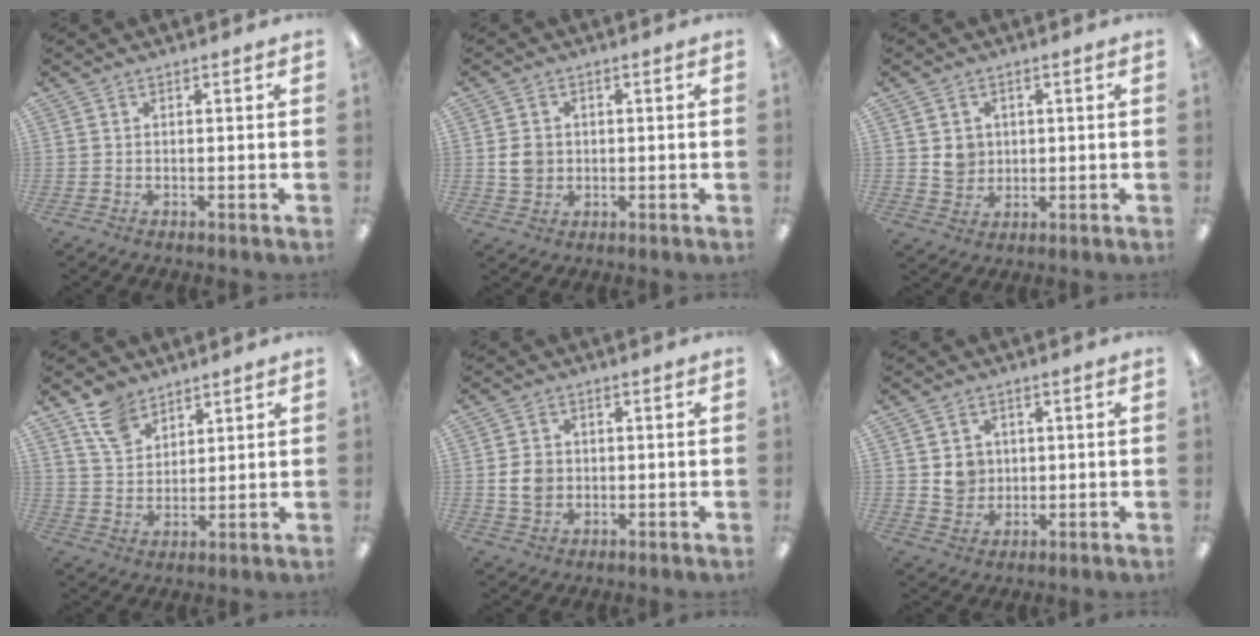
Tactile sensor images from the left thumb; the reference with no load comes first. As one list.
[{"total": 4.4, "force": [0.1, 3.8, 2.1], "torque": [-0.025, 0.002, 0.001]}, {"total": 5.0, "force": [1.3, 4.6, 1.2], "torque": [-0.012, 0.001, 0.022]}, {"total": 8.7, "force": [6.2, 5.3, 2.9], "torque": [-0.056, -0.022, 0.118]}, {"total": 5.1, "force": [-0.3, 4.3, 2.7], "torque": [-0.050, 0.004, -0.005]}, {"total": 5.3, "force": [1.4, 4.9, 1.4], "torque": [-0.008, 0.000, 0.021]}]